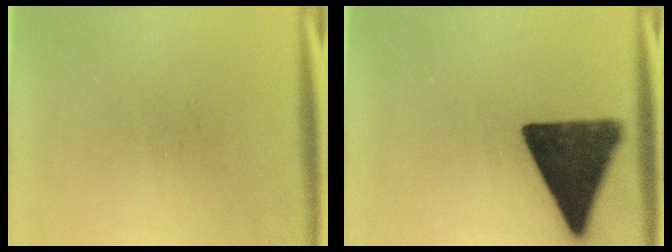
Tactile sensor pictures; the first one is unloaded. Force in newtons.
{"total": 15.9}